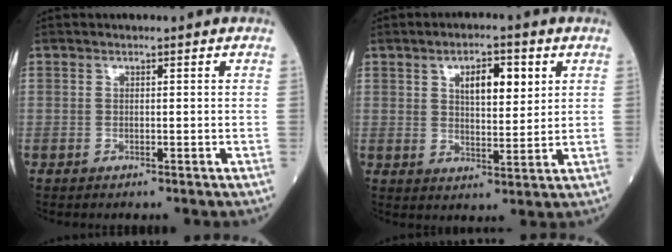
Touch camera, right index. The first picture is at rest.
{"total": 6.7, "force": [2.7, 2.5, 5.6], "torque": [-0.096, 0.005, 0.047]}